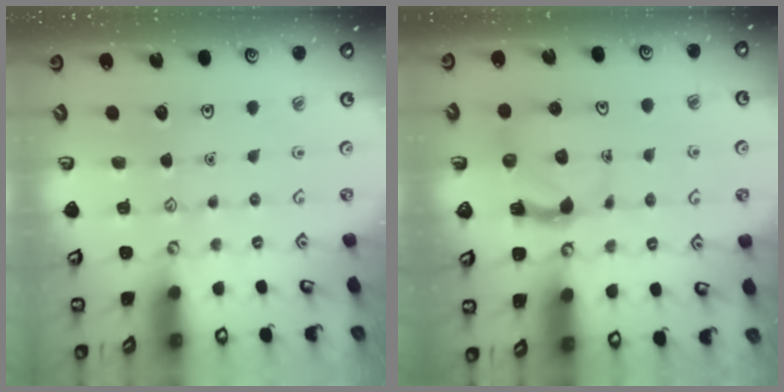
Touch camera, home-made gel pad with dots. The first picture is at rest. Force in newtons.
{"total": 5.7, "press": 5.6, "slide": 1.1}